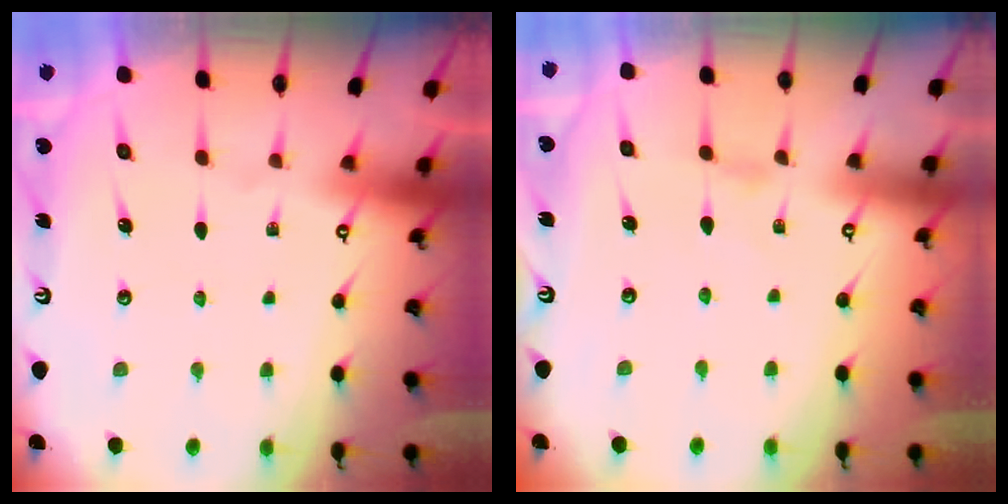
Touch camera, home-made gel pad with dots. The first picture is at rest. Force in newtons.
{"total": 0.0}